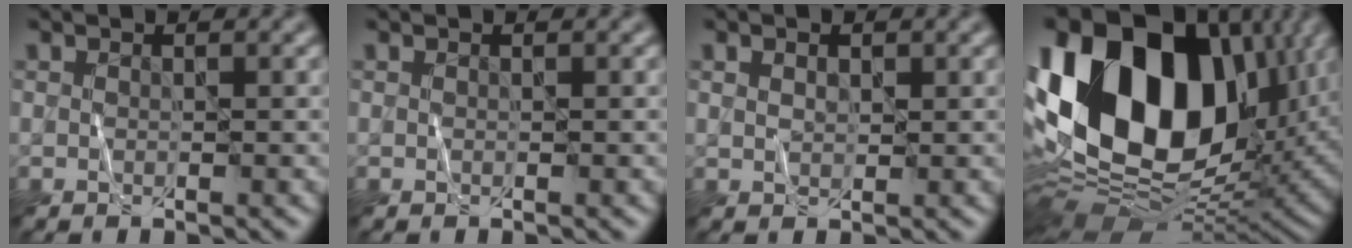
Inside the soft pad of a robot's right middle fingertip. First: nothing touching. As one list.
[{"total": 0.0}, {"total": 1.2, "force": [0.6, 0.7, 0.8], "torque": [-0.014, 0.002, 0.012]}, {"total": 21.2, "force": [4.4, 14.1, 15.2], "torque": [-0.316, 0.023, 0.074]}]